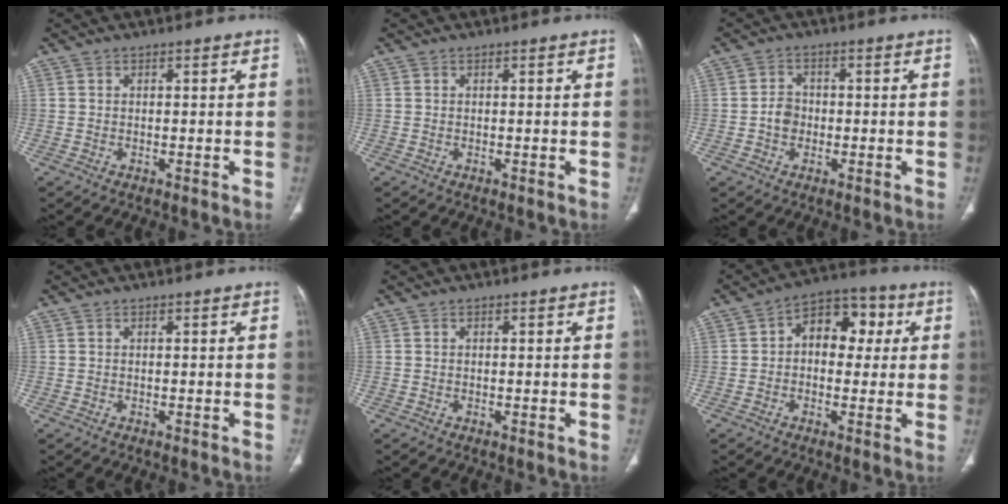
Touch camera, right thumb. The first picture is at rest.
{"total": 0.0}
{"total": 3.5, "force": [-0.7, 2.9, 1.8], "torque": [-0.019, 0.012, -0.018]}
{"total": 0.0}
{"total": 0.0}
{"total": 10.6, "force": [1.8, 7.3, 7.6], "torque": [-0.063, 0.026, 0.017]}